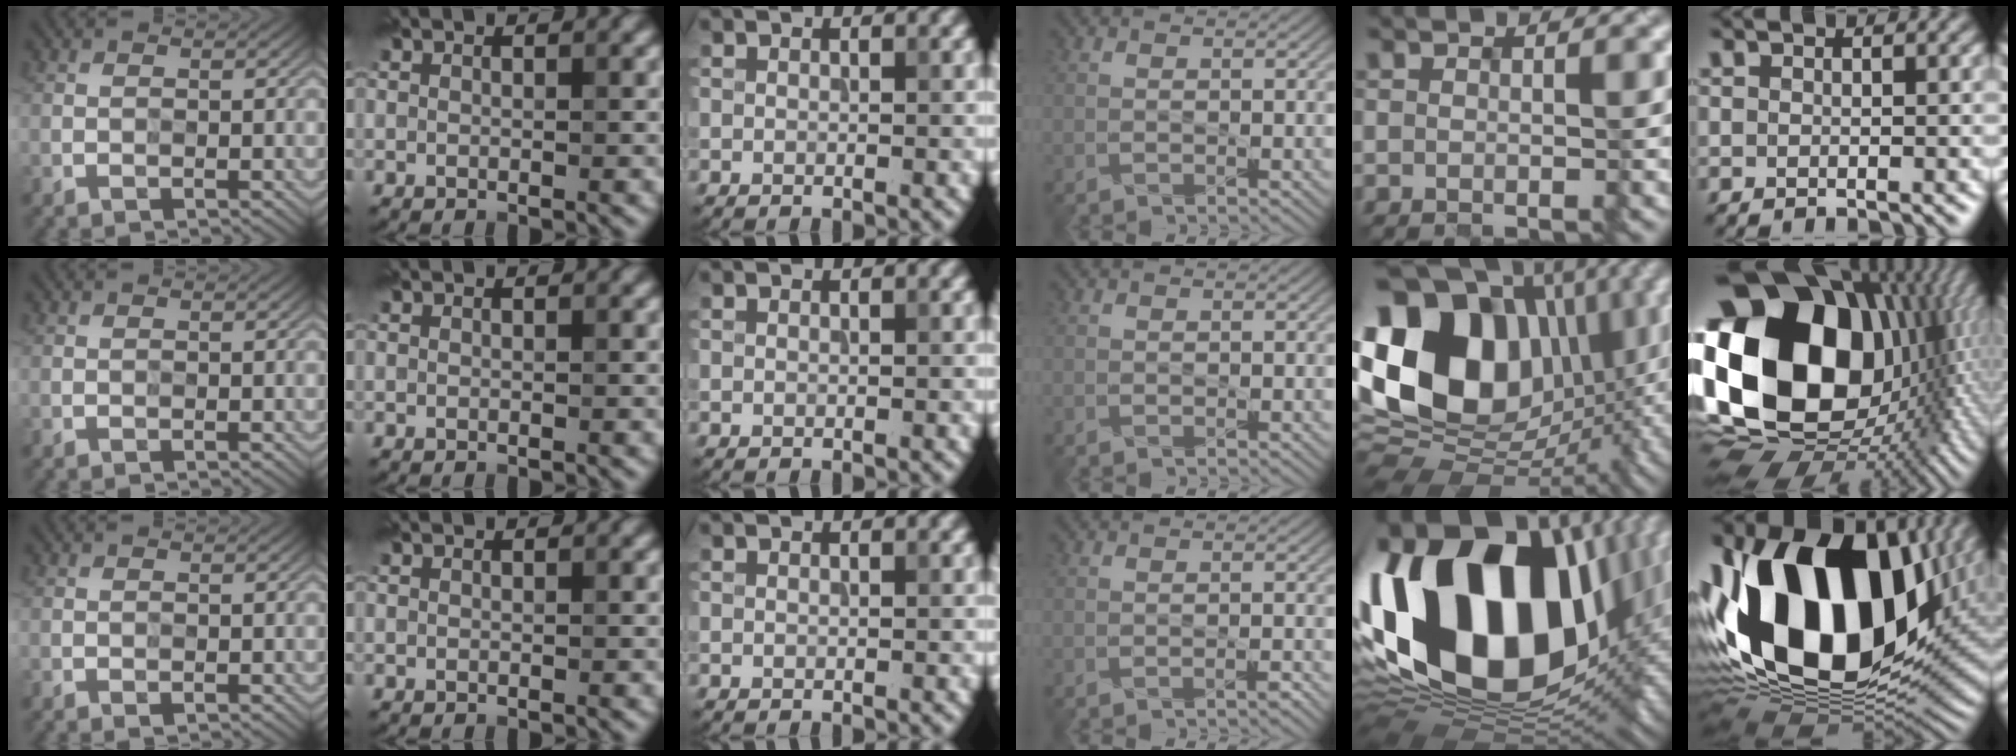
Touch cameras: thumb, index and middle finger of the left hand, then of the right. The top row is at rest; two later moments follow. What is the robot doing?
{"motion": "extract", "object": "power strip"}